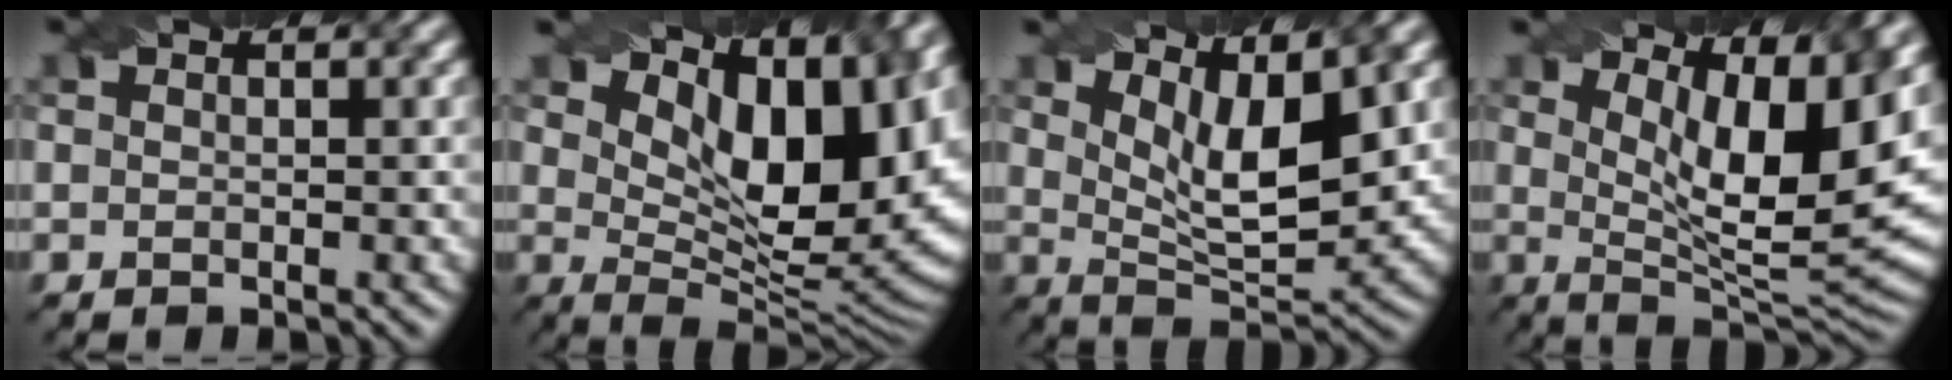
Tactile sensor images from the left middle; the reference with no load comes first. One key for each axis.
{"total": 13.7, "fx": 5.8, "fy": 6.4, "fz": 10.6, "tx": -0.139, "ty": 0.005, "tz": 0.102}
{"total": 7.6, "fx": 3.4, "fy": 2.5, "fz": 6.3, "tx": -0.108, "ty": -0.008, "tz": 0.060}
{"total": 11.3, "fx": 4.2, "fy": 3.3, "fz": 9.9, "tx": -0.141, "ty": -0.012, "tz": 0.072}